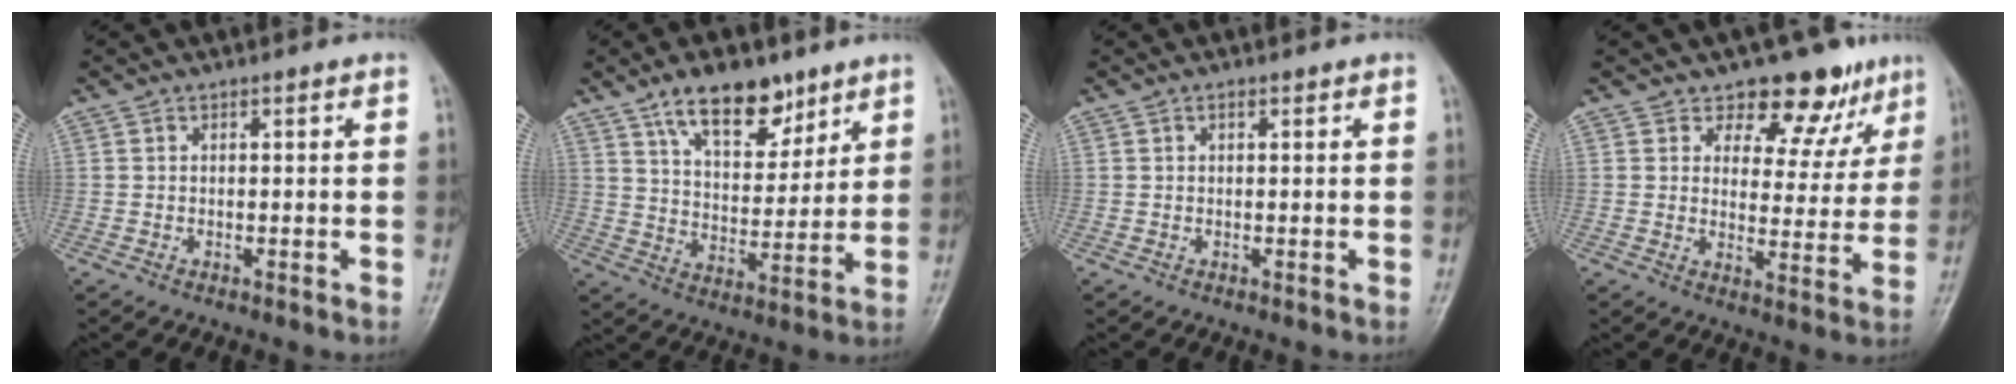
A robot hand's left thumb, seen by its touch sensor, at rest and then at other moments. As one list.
[{"total": 12.7, "force": [8.4, 6.2, 7.2], "torque": [-0.079, -0.052, 0.145]}, {"total": 0.6, "force": [0.3, 0.3, 0.4], "torque": [-0.008, 0.000, 0.002]}, {"total": 10.3, "force": [7.7, 6.0, 3.4], "torque": [0.004, -0.046, 0.094]}]